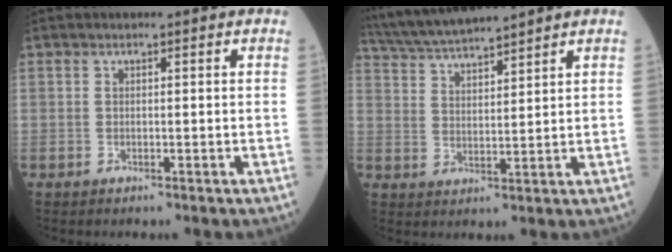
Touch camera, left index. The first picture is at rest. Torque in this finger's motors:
{"motor_torque": [0.08, -0.43, 0.21, 0.14]}